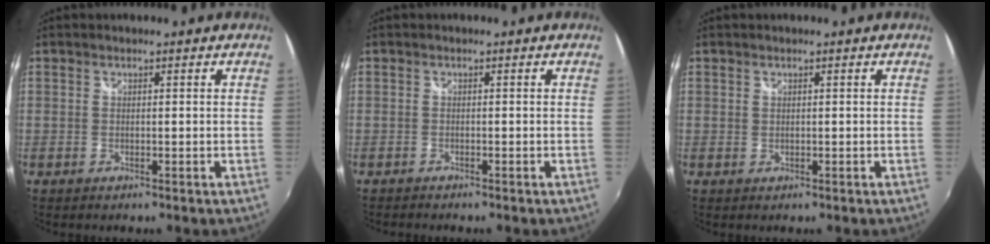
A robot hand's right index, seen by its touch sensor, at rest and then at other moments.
{"total": 1.2, "force": [-1.2, 0.2, 0.2], "torque": [-0.010, -0.007, -0.023]}
{"total": 0.5, "force": [0.5, 0.2, -0.1], "torque": [0.001, -0.001, 0.010]}